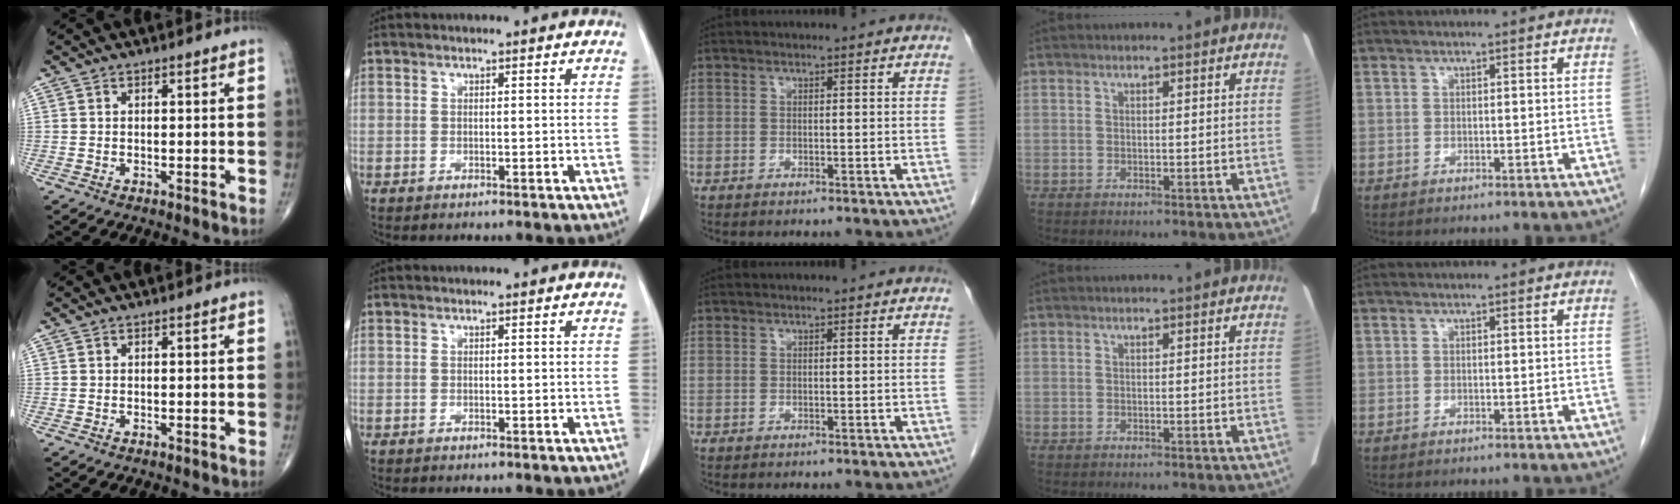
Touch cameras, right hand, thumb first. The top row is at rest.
{}